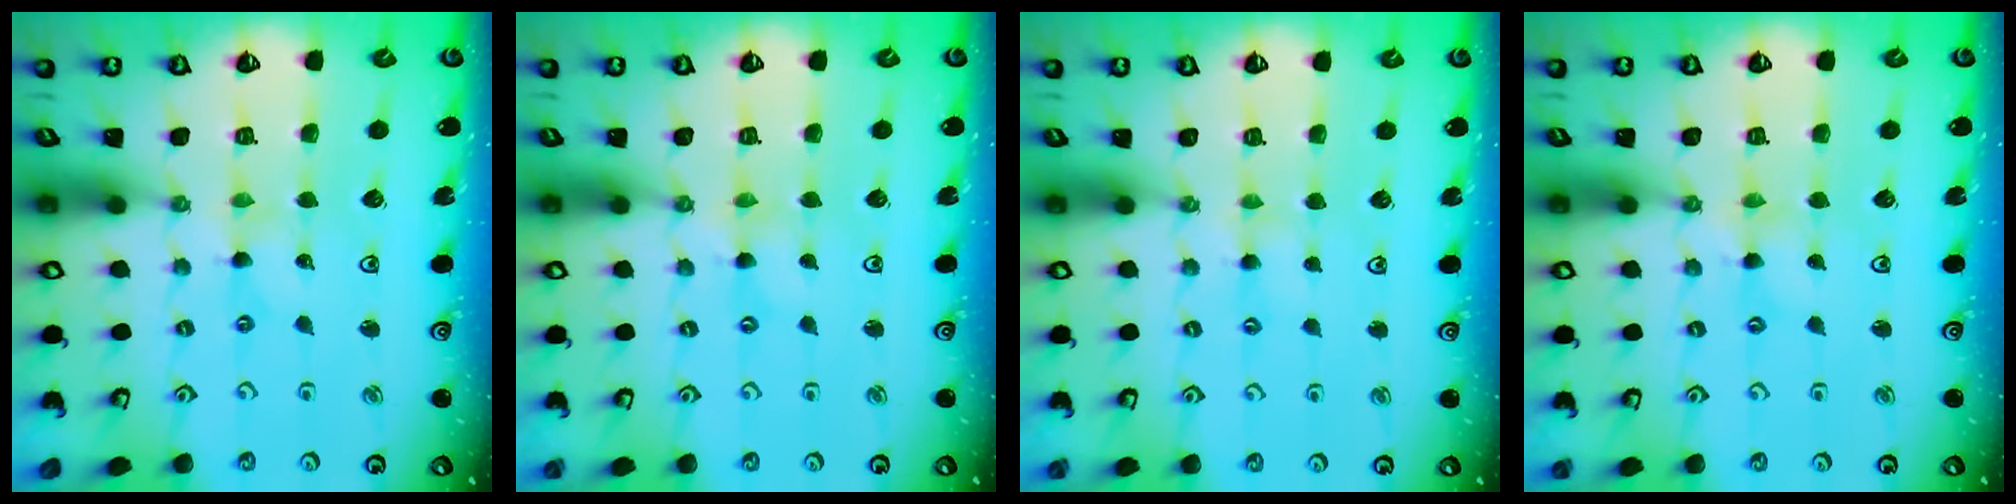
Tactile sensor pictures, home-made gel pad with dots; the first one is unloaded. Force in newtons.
{"total": 0.0}
{"total": 2.3, "press": 2.3, "slide": 0.4}
{"total": 0.0}